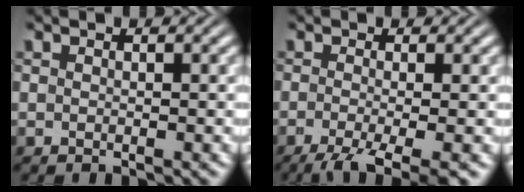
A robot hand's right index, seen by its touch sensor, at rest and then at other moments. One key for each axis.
{"total": 8.0, "fx": -6.1, "fy": 2.8, "fz": 4.4, "tx": -0.068, "ty": -0.036, "tz": -0.080}